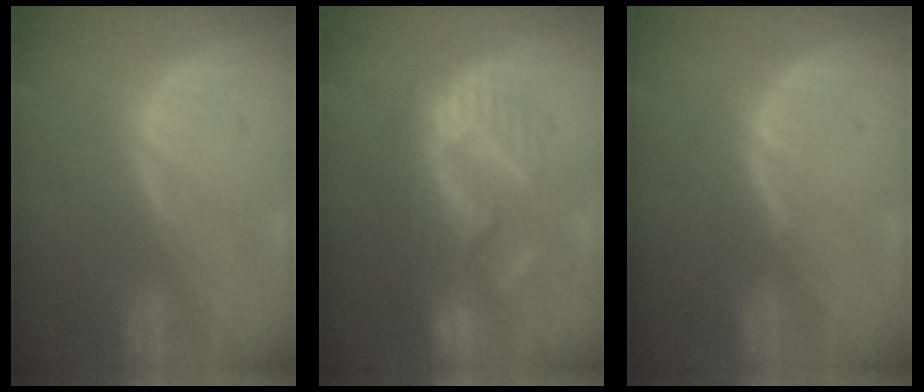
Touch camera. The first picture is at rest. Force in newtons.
{"total": 10.8, "press": 9.9, "slide": 4.3}
{"total": 1.1, "press": 1.0, "slide": 0.5}